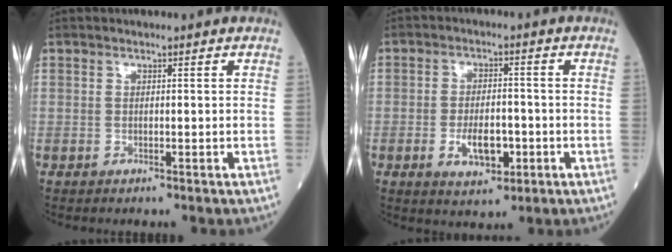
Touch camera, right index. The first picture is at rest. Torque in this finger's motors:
{"motor_torque": [0.09, -0.14, 0.15, 0.06]}